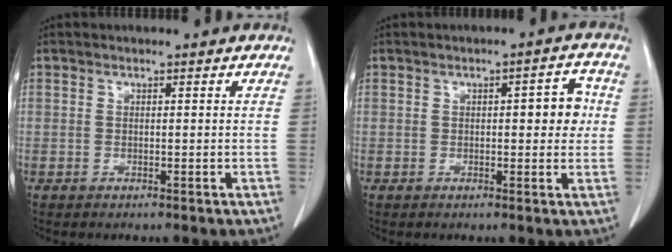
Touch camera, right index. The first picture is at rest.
{"total": 4.6, "force": [0.5, 1.7, 4.3], "torque": [-0.048, 0.012, 0.005]}